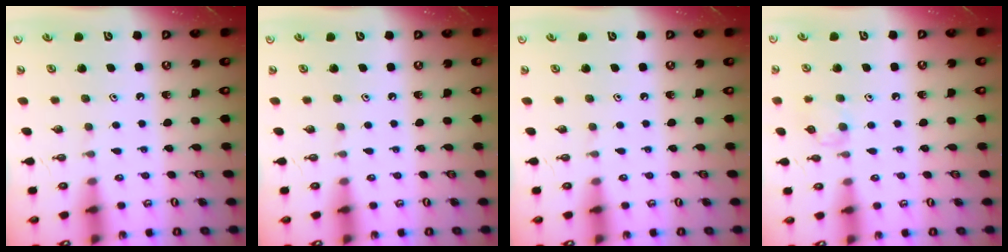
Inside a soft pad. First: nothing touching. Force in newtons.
{"total": 0.0}
{"total": 0.0}
{"total": 6.2, "press": 6.1, "slide": 0.8}